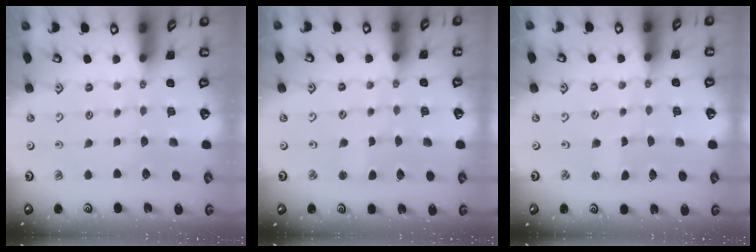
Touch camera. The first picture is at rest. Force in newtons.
{"total": 1.6, "press": 1.6, "slide": 0.3}
{"total": 0.0}